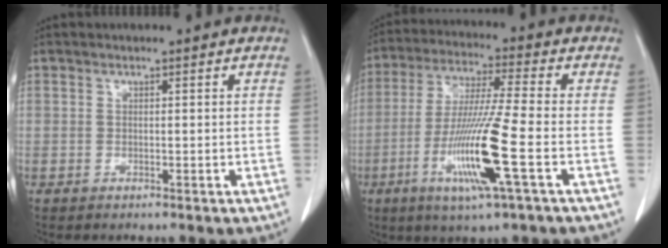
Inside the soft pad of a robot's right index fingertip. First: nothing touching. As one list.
[{"total": 13.7, "force": [-4.6, -0.6, 12.9], "torque": [-0.261, -0.023, -0.090]}]